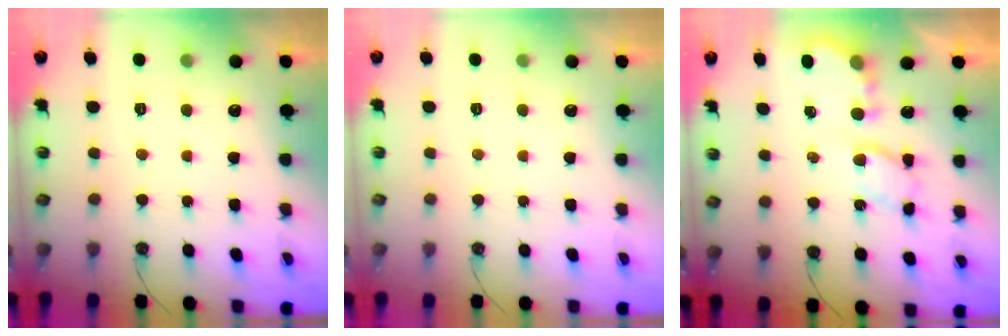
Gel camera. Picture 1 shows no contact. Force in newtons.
{"total": 0.0}
{"total": 5.8, "press": 5.8, "slide": 0.2}